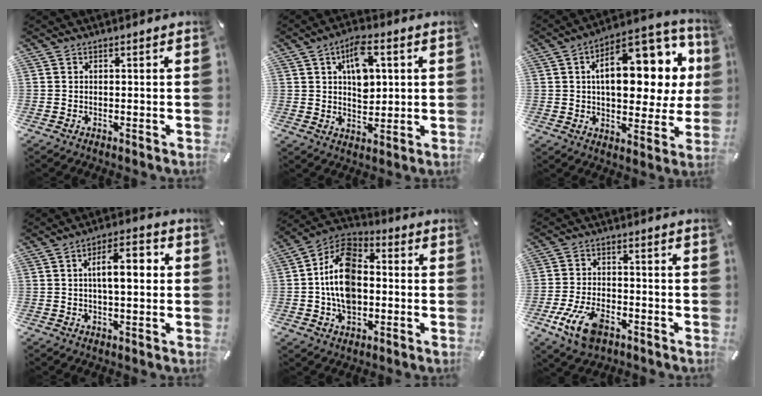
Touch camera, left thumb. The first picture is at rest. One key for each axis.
{"total": 9.4, "fx": 3.0, "fy": 5.8, "fz": 6.8, "tx": -0.100, "ty": 0.001, "tz": 0.050}
{"total": 21.0, "fx": 6.4, "fy": 11.1, "fz": 16.7, "tx": -0.225, "ty": -0.036, "tz": 0.100}
{"total": 8.7, "fx": 1.0, "fy": 3.9, "fz": 7.7, "tx": -0.114, "ty": 0.004, "tz": 0.009}
{"total": 14.2, "fx": -1.9, "fy": 10.2, "fz": 9.8, "tx": -0.210, "ty": 0.015, "tz": -0.037}
{"total": 10.6, "fx": -5.3, "fy": 5.9, "fz": 7.1, "tx": -0.155, "ty": 0.013, "tz": -0.096}